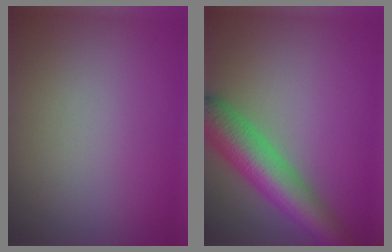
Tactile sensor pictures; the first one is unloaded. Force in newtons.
{"total": 7.5, "press": 7.5, "slide": 0.3}